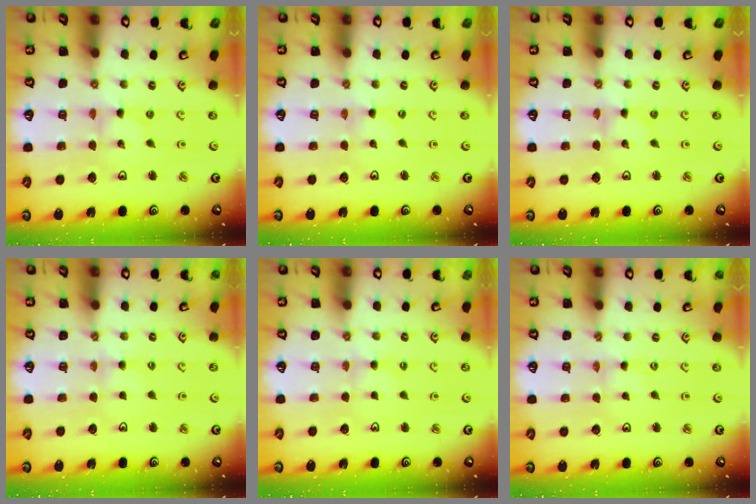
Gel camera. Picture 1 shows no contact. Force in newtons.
{"total": 0.0}
{"total": 0.0}
{"total": 3.0, "press": 3.0, "slide": 0.4}
{"total": 2.1, "press": 2.0, "slide": 0.4}
{"total": 0.0}